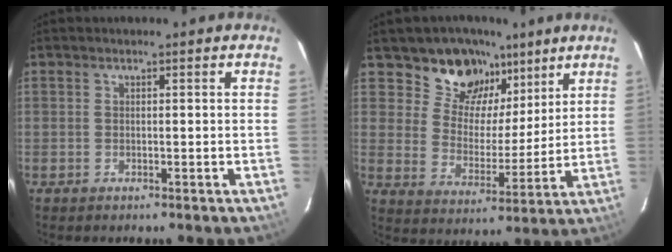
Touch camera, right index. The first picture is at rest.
{"total": 12.9, "force": [8.7, 8.5, 4.2], "torque": [-0.072, -0.004, 0.151]}